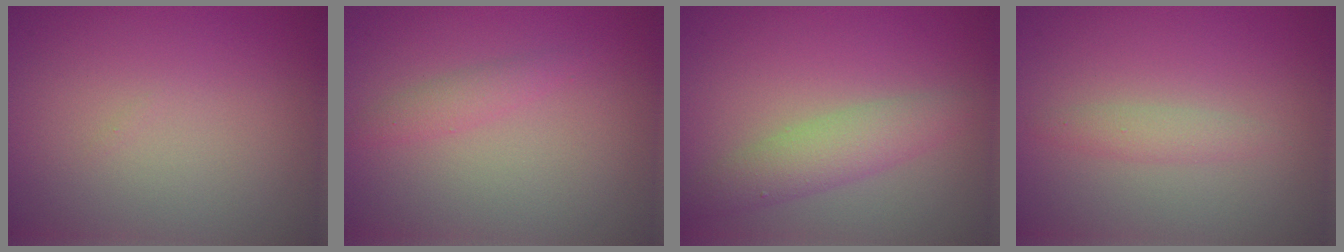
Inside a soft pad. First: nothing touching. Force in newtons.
{"total": 1.3, "press": 1.3, "slide": 0.1}
{"total": 3.2, "press": 3.2, "slide": 0.1}
{"total": 1.4, "press": 1.4, "slide": 0.0}